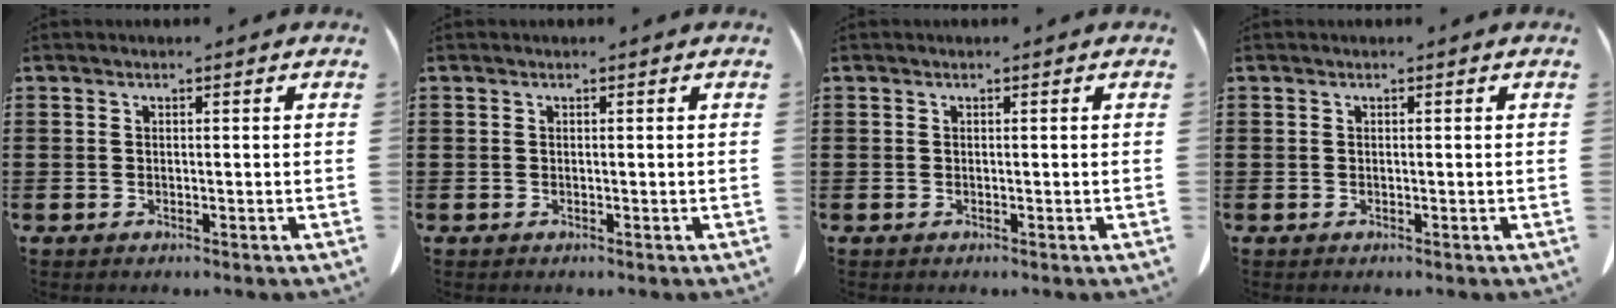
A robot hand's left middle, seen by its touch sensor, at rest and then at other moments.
{"total": 0.0}
{"total": 0.0}
{"total": 0.0}